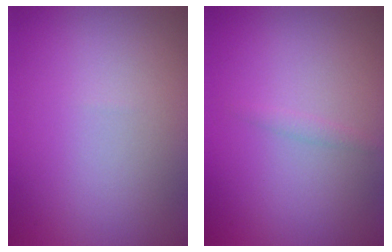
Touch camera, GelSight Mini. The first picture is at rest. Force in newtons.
{"total": 0.6, "press": 0.6, "slide": 0.0}